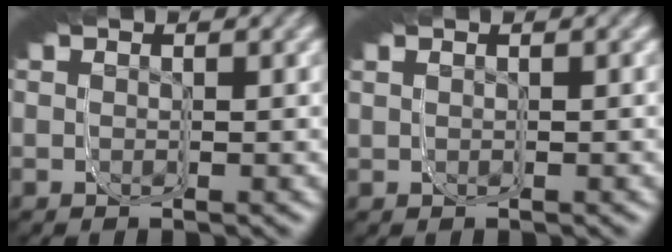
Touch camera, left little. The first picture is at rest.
{"total": 0.0}